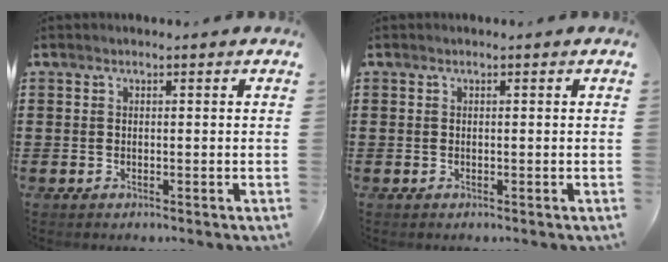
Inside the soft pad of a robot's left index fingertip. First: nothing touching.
{"total": 0.0}